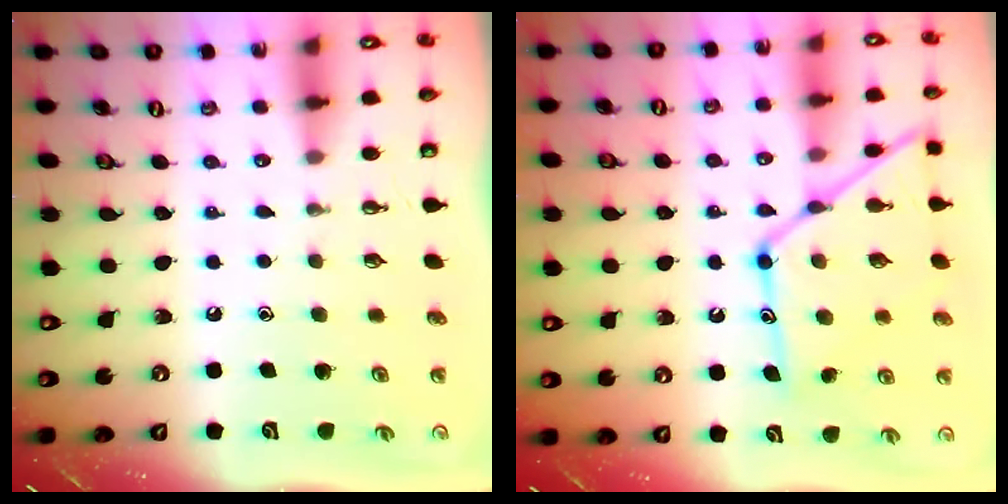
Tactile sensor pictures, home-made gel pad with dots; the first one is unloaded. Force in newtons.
{"total": 16.8, "press": 16.7, "slide": 1.5}